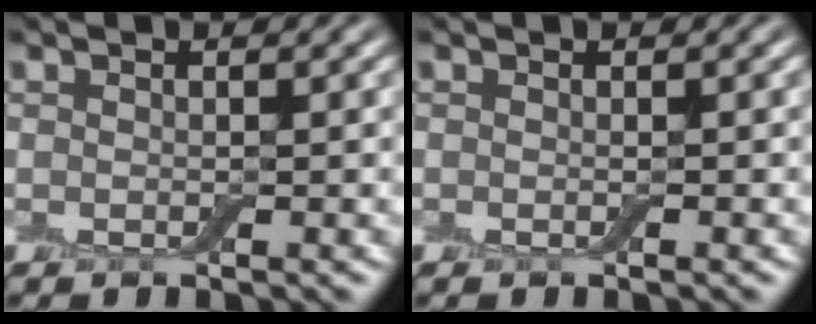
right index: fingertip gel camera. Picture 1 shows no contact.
{"total": 0.0}